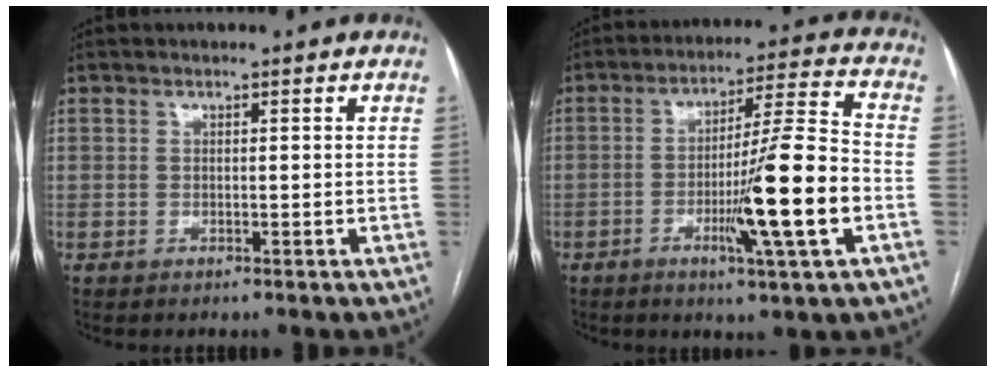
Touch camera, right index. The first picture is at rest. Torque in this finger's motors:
{"motor_torque": [2.14, 0.00, 1.05, 0.21]}